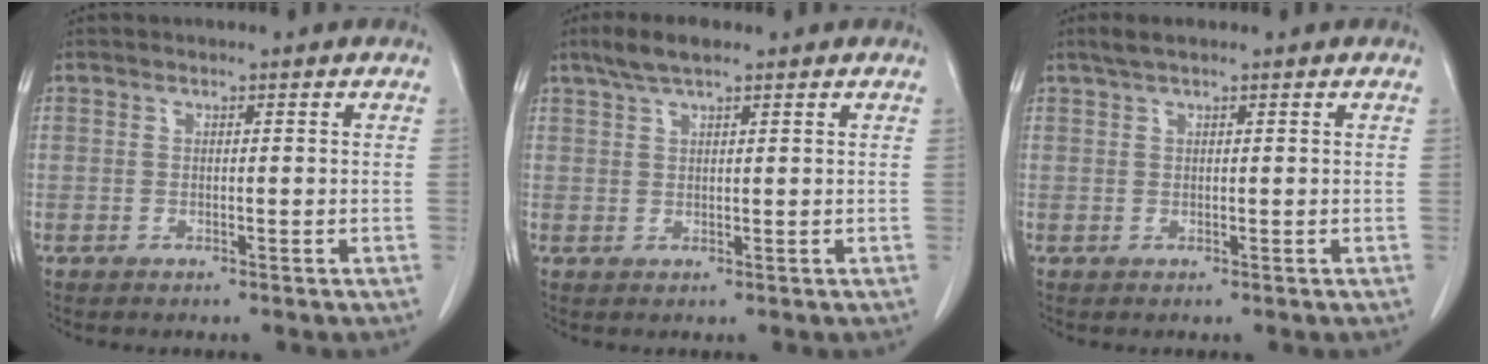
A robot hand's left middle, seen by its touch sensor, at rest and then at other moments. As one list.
[{"total": 4.1, "force": [3.0, 0.8, 2.7], "torque": [-0.061, 0.013, 0.058]}, {"total": 2.0, "force": [1.5, 0.2, 1.3], "torque": [-0.030, 0.012, 0.028]}]